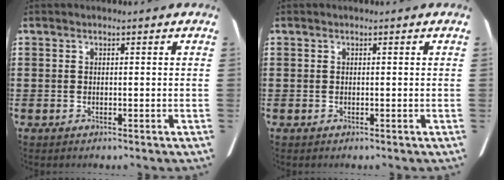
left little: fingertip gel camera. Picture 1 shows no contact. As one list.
[{"total": 0.0}]